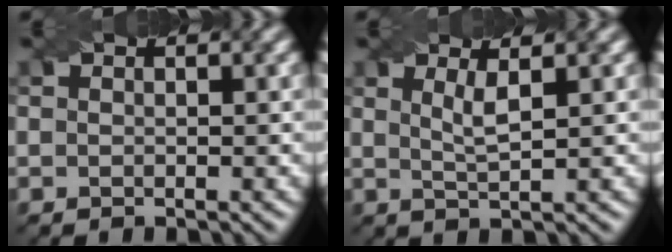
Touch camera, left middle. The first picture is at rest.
{"total": 2.2, "force": [0.8, 0.5, 2.0], "torque": [-0.036, -0.002, 0.016]}